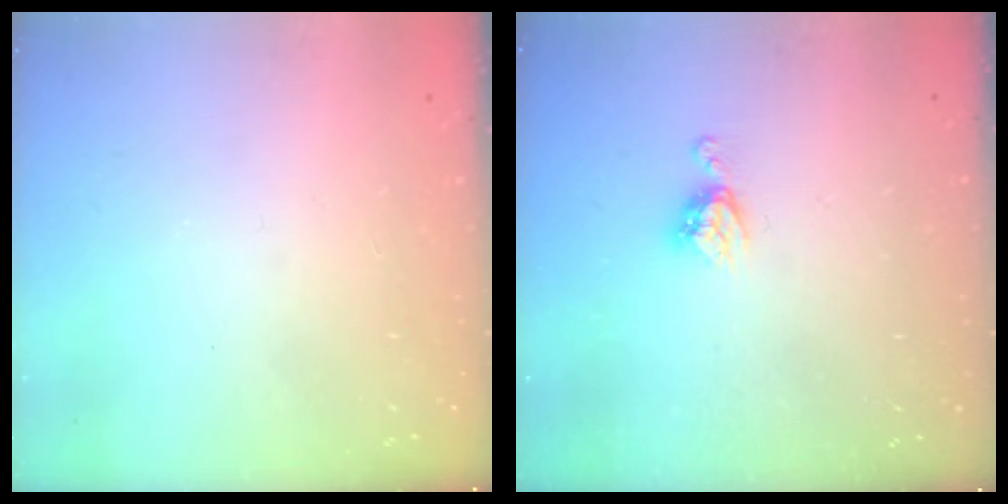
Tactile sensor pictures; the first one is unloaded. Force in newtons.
{"total": 5.7, "press": 5.7, "slide": 0.5}